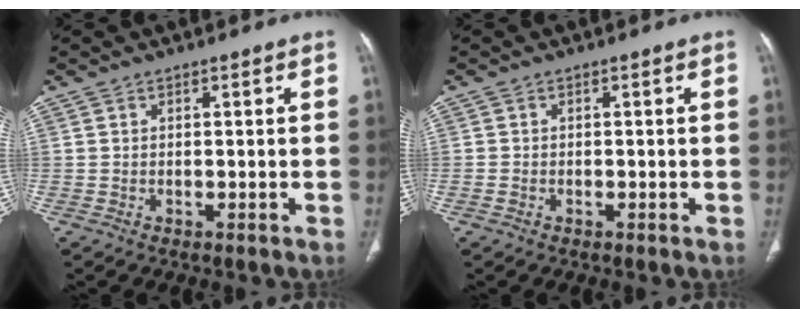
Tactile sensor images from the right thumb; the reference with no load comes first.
{"total": 0.7, "force": [-0.3, 0.6, 0.3], "torque": [-0.010, 0.000, -0.006]}